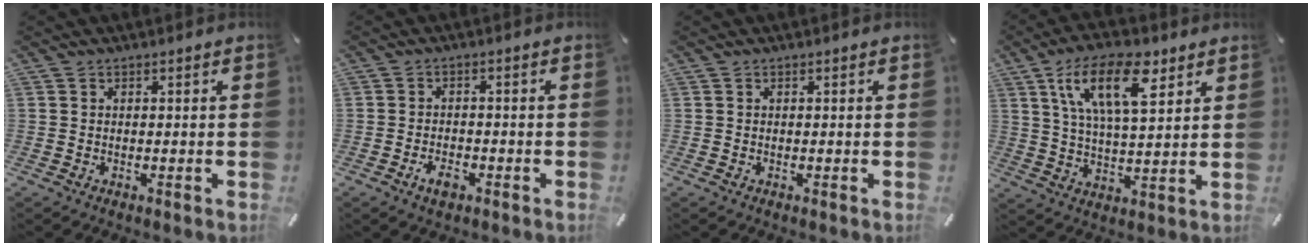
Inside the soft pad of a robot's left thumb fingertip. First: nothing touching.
{"total": 3.8, "force": [-2.0, 2.1, 2.4], "torque": [-0.053, 0.005, -0.040]}
{"total": 0.0}
{"total": 16.1, "force": [7.9, 7.1, 12.0], "torque": [-0.220, -0.018, 0.131]}